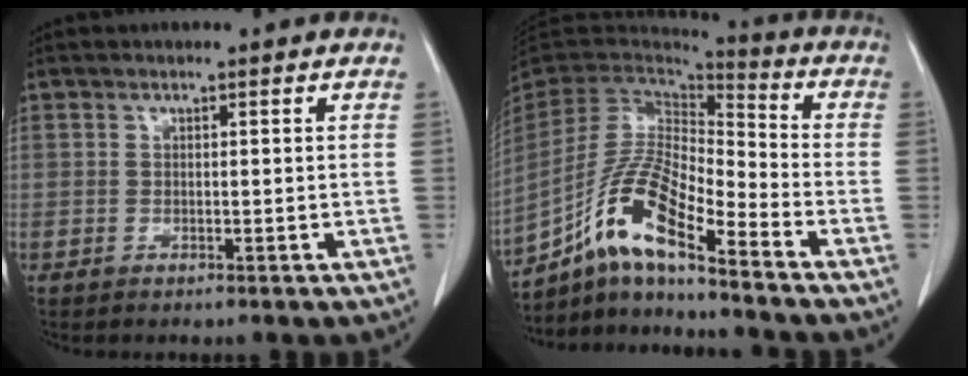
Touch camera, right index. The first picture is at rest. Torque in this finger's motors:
{"motor_torque": [0.65, -0.52, 0.34, 0.09]}